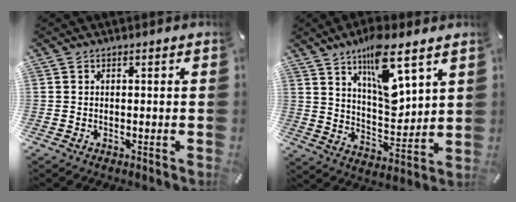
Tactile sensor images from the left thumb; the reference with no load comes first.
{"total": 14.5, "force": [8.8, 5.5, 10.1], "torque": [-0.151, -0.050, 0.147]}